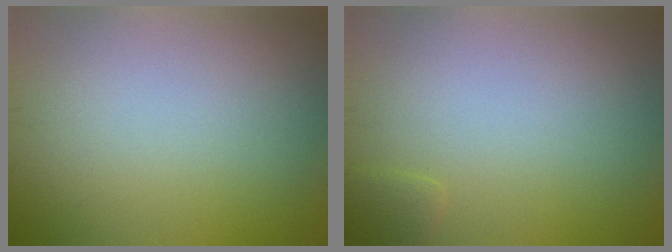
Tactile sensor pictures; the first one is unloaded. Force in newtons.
{"total": 0.9, "press": 0.9, "slide": 0.1}